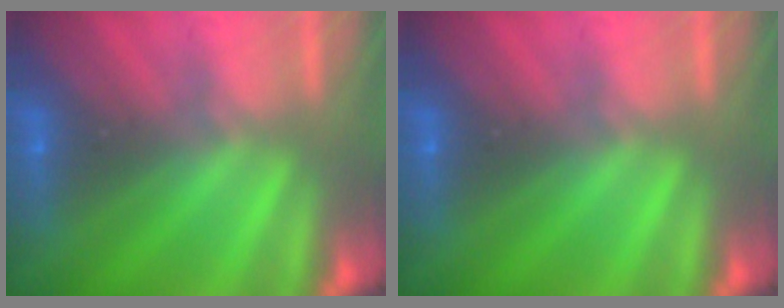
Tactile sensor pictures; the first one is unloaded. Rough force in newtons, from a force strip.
{"total": 0.0}